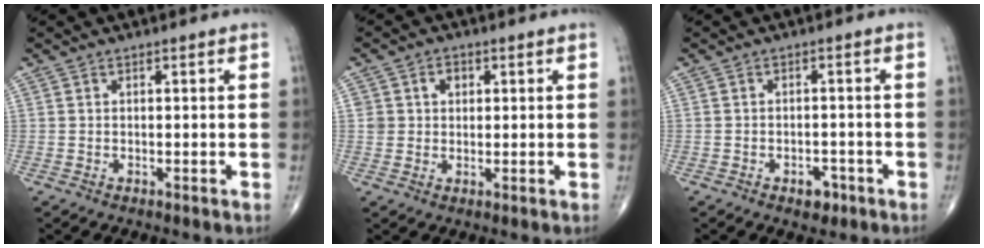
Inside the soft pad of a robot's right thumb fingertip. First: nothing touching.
{"total": 3.4, "force": [1.0, 3.0, 1.3], "torque": [0.001, 0.001, 0.014]}
{"total": 3.1, "force": [-1.9, 1.9, 1.7], "torque": [-0.008, 0.009, -0.023]}